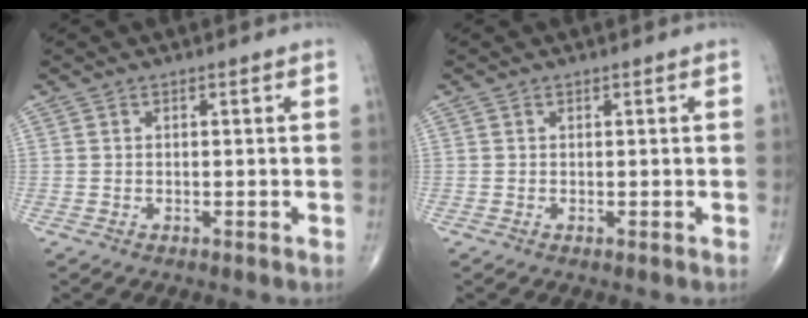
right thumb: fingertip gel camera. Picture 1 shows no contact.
{"total": 0.0}